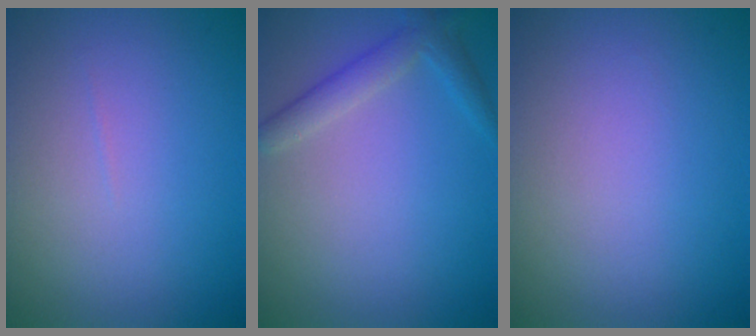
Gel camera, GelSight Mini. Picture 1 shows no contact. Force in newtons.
{"total": 2.3, "press": 2.3, "slide": 0.1}
{"total": 0.0}